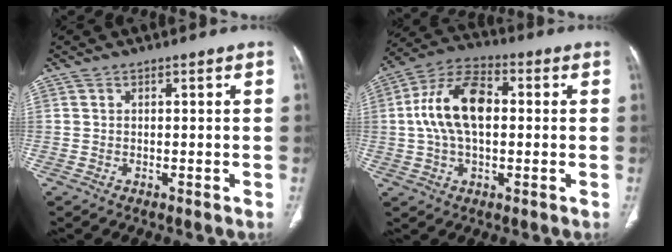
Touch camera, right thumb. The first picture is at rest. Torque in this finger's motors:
{"motor_torque": [0.11, 0.07, 1.52, -0.10, 0.17]}